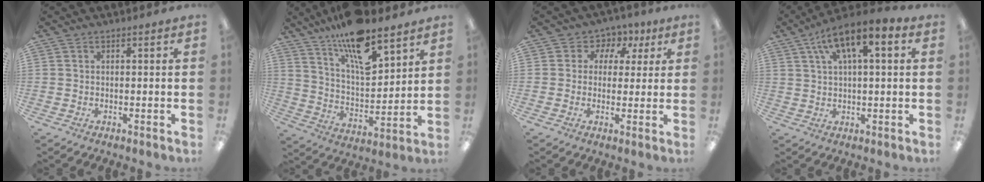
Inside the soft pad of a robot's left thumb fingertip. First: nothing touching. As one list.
[{"total": 15.1, "force": [11.6, 4.7, 8.4], "torque": [-0.147, -0.069, 0.199]}, {"total": 5.3, "force": [1.1, 5.0, 1.4], "torque": [-0.029, 0.002, 0.016]}, {"total": 10.1, "force": [5.1, 3.7, 7.9], "torque": [-0.139, -0.009, 0.090]}]